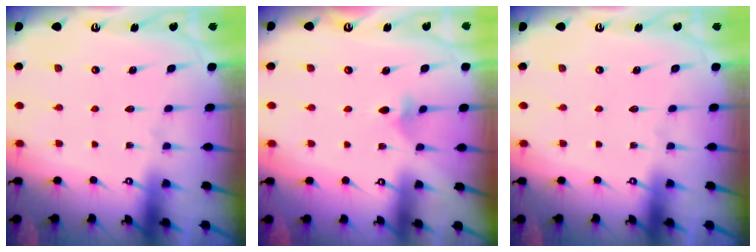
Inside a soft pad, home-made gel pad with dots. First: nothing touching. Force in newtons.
{"total": 3.7, "press": 3.7, "slide": 0.6}
{"total": 0.0}